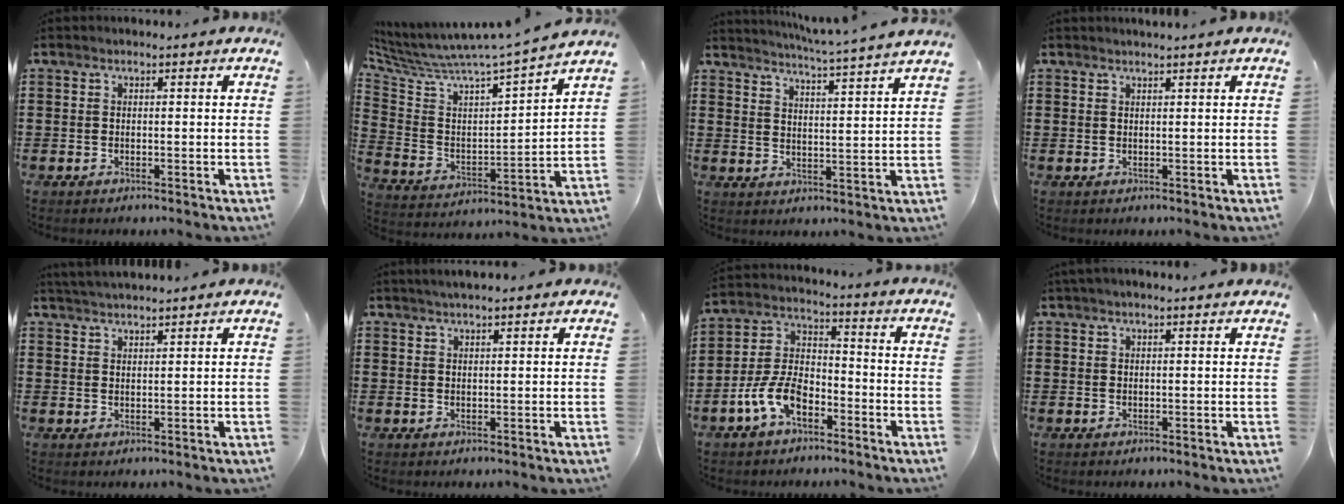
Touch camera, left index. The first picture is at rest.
{"total": 5.2, "force": [5.0, -0.3, 1.4], "torque": [-0.059, -0.061, 0.073]}
{"total": 4.4, "force": [4.0, -1.3, 1.1], "torque": [-0.038, -0.031, 0.065]}
{"total": 1.0, "force": [0.8, -0.2, 0.4], "torque": [-0.007, -0.003, 0.016]}
{"total": 2.1, "force": [2.0, -0.3, -0.1], "torque": [-0.004, -0.003, 0.040]}
{"total": 1.5, "force": [1.4, 0.2, 0.7], "torque": [-0.016, 0.005, 0.025]}
{"total": 8.0, "force": [-4.6, 4.2, 5.1], "torque": [-0.134, 0.002, -0.093]}
{"total": 1.2, "force": [1.1, 0.1, 0.6], "torque": [-0.014, 0.001, 0.020]}